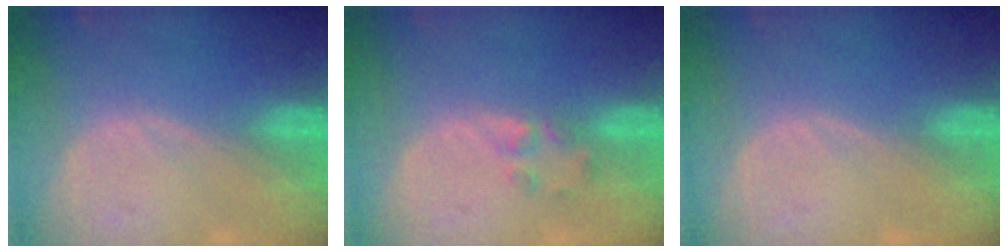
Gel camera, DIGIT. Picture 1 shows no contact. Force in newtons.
{"total": 2.3, "press": 2.2, "slide": 0.8}
{"total": 0.0}